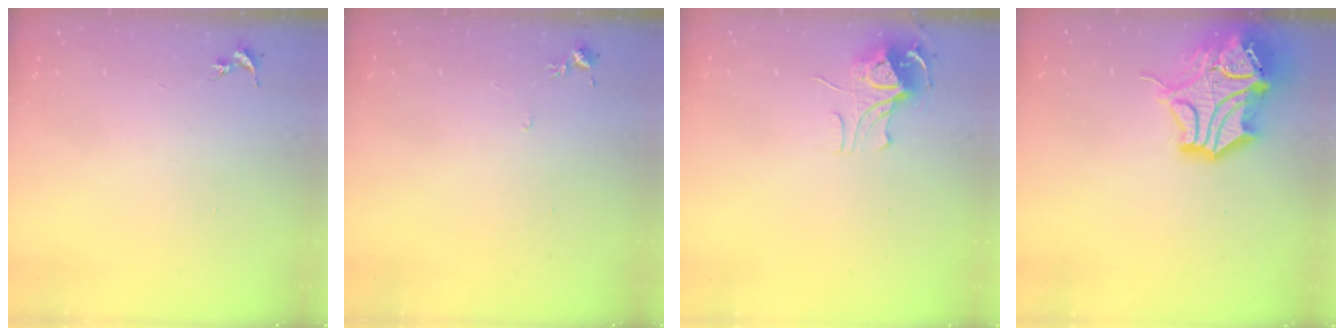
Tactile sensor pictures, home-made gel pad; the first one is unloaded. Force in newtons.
{"total": 4.3, "press": 4.2, "slide": 0.6}
{"total": 8.8, "press": 8.8, "slide": 0.7}
{"total": 16.4, "press": 16.3, "slide": 2.2}